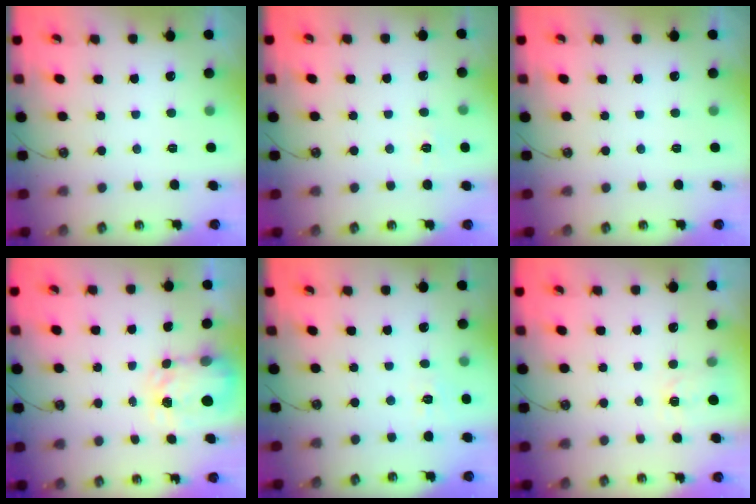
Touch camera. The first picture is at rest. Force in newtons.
{"total": 4.8, "press": 4.8, "slide": 0.6}
{"total": 0.0}
{"total": 3.8, "press": 3.8, "slide": 0.5}
{"total": 3.4, "press": 3.3, "slide": 0.6}
{"total": 2.9, "press": 2.9, "slide": 0.5}